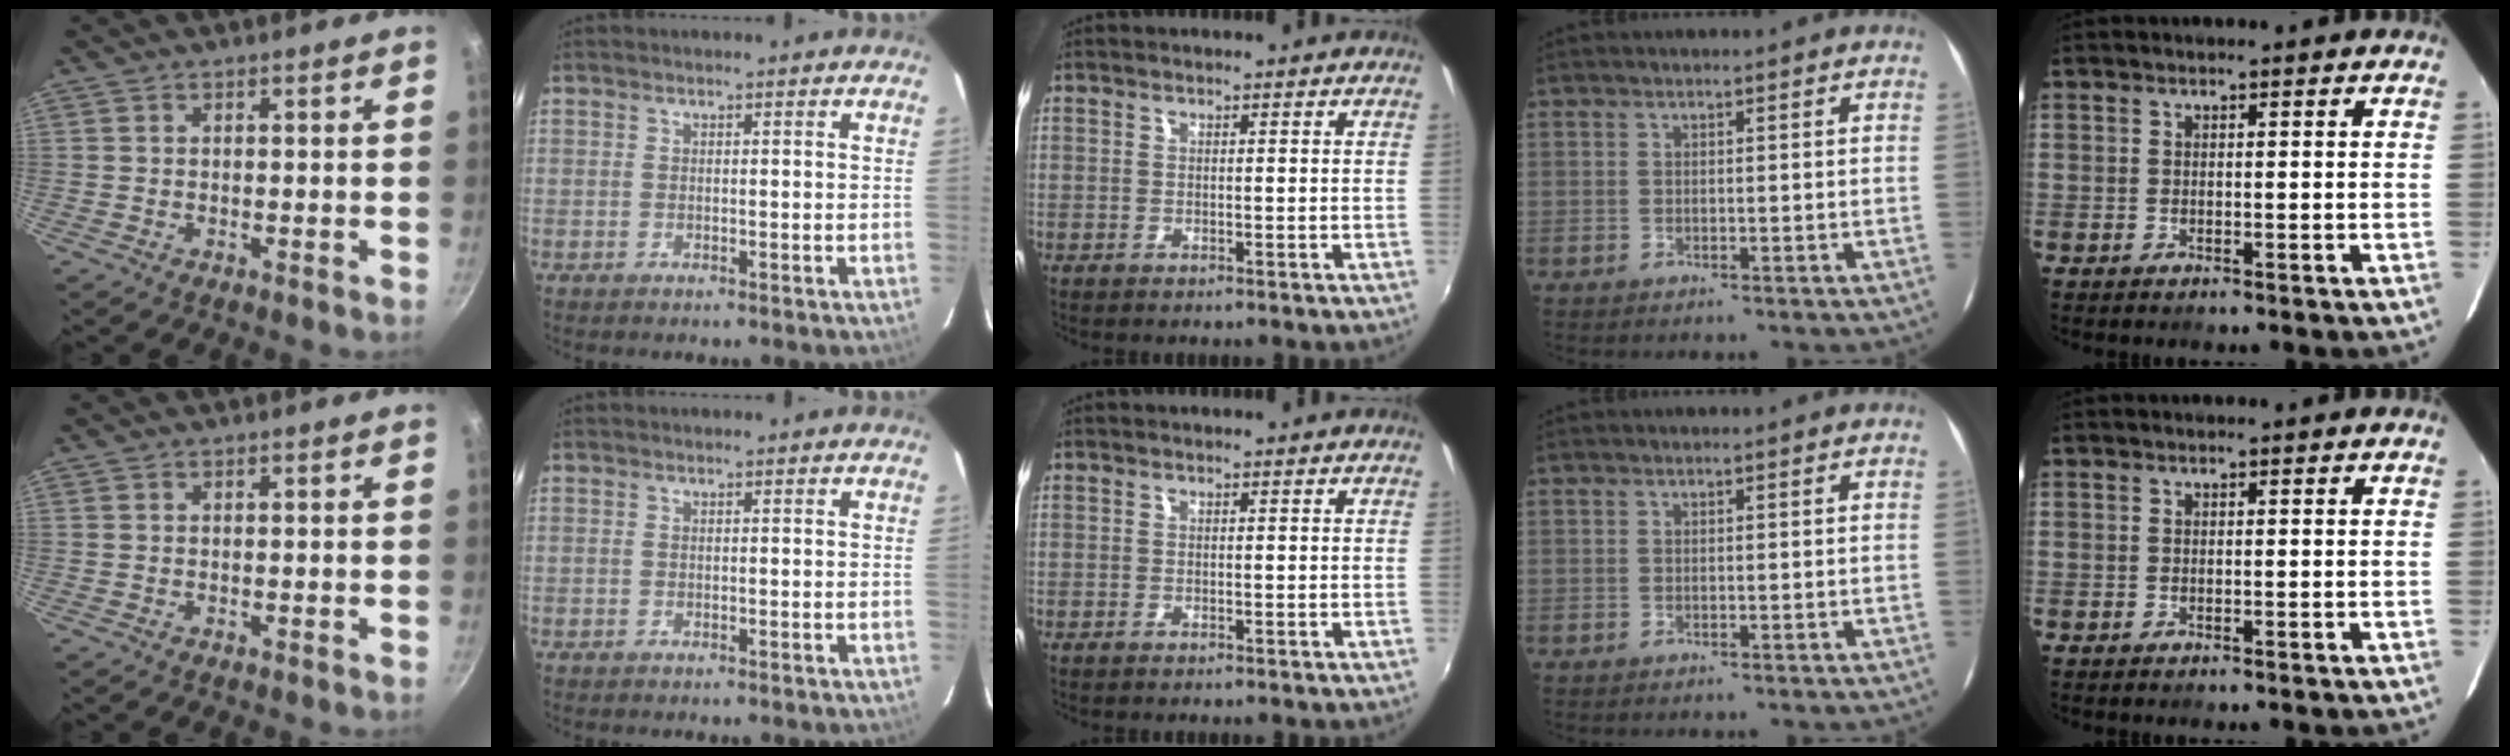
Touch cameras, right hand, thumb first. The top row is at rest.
{}